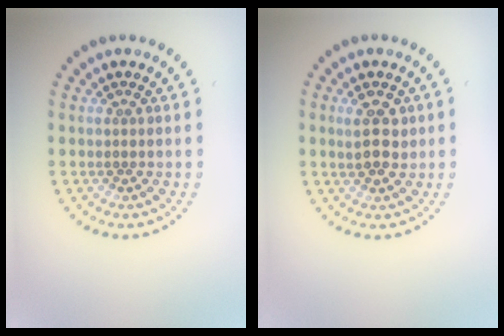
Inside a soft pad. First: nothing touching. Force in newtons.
{"total": 2.8, "press": 2.8, "slide": 0.4}